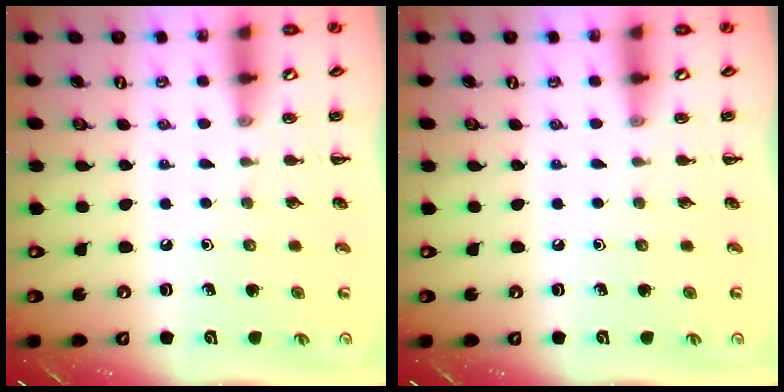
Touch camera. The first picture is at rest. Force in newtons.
{"total": 0.0}